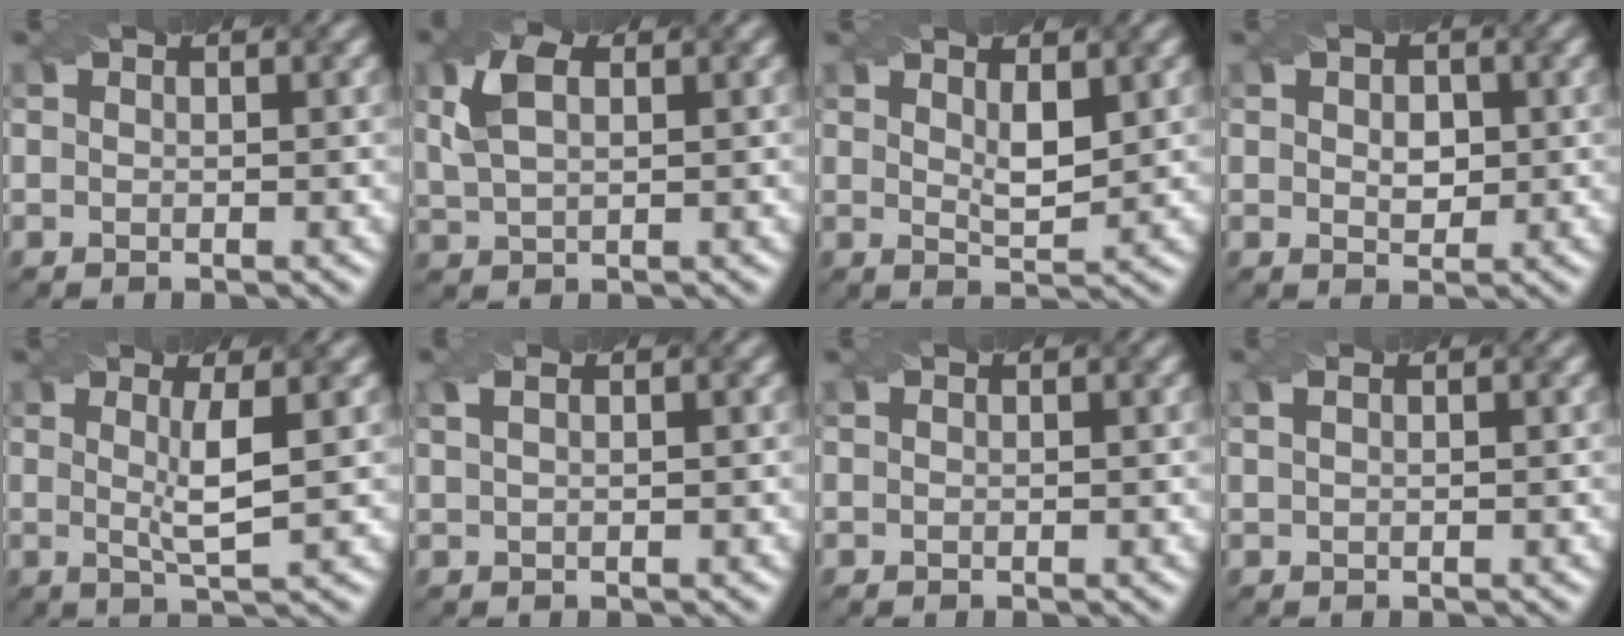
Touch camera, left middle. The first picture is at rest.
{"total": 4.0, "force": [1.4, 2.3, 3.0], "torque": [-0.073, 0.006, 0.028]}
{"total": 2.4, "force": [1.0, 0.7, 2.1], "torque": [-0.039, -0.005, 0.020]}
{"total": 2.1, "force": [0.2, 1.4, 1.5], "torque": [-0.025, -0.001, 0.005]}
{"total": 3.6, "force": [0.5, 0.5, 3.5], "torque": [-0.062, -0.006, 0.011]}
{"total": 2.2, "force": [1.1, 1.1, 1.5], "torque": [-0.019, 0.009, 0.006]}
{"total": 0.0}
{"total": 1.8, "force": [1.0, 0.9, 1.2], "torque": [-0.013, 0.006, 0.001]}